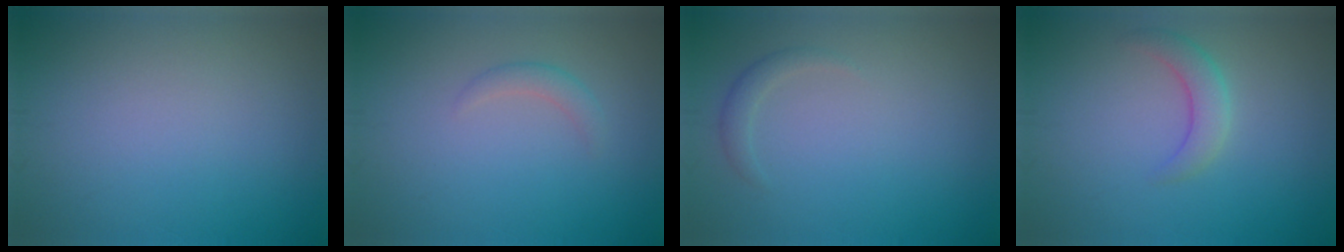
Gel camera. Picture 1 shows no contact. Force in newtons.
{"total": 1.3, "press": 1.3, "slide": 0.1}
{"total": 1.2, "press": 1.2, "slide": 0.1}
{"total": 2.4, "press": 2.4, "slide": 0.2}